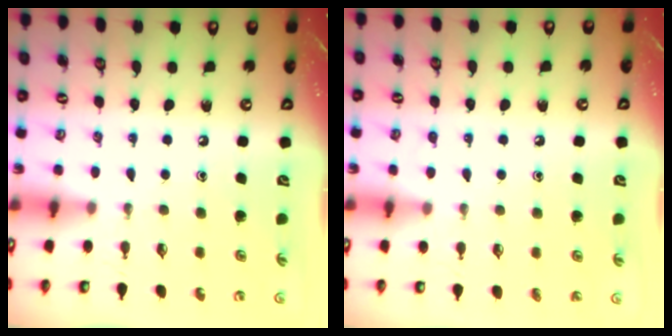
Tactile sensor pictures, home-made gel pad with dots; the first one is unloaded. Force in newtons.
{"total": 3.4, "press": 3.4, "slide": 0.4}